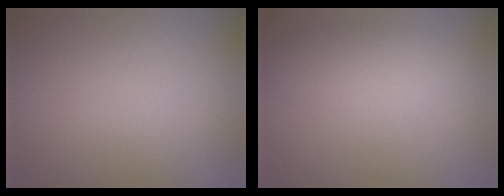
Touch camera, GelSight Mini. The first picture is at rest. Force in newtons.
{"total": 3.1, "press": 3.1, "slide": 0.1}